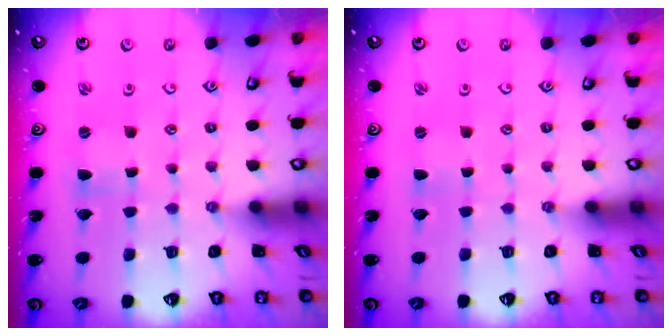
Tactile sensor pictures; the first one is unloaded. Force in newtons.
{"total": 1.2, "press": 1.2, "slide": 0.4}